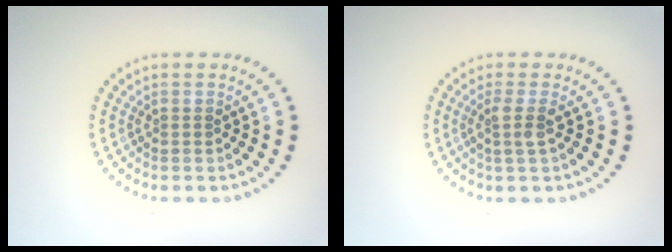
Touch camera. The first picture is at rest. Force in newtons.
{"total": 1.8, "press": 1.3, "slide": 1.2}